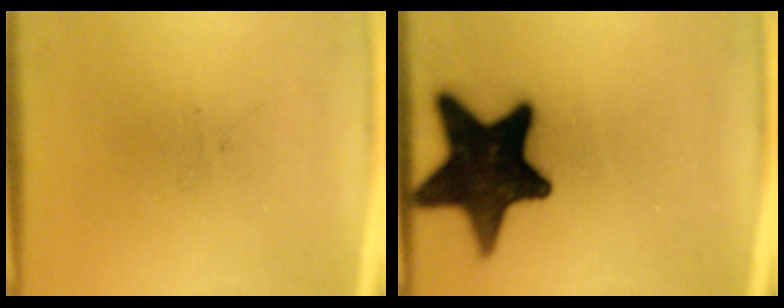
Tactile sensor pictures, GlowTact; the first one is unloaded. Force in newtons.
{"total": 19.1}